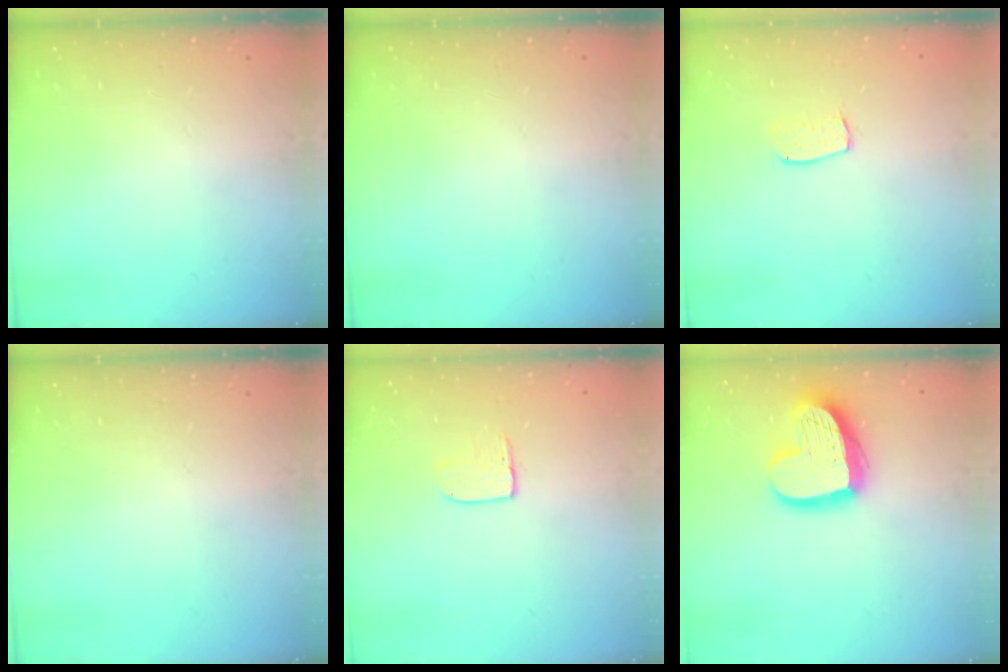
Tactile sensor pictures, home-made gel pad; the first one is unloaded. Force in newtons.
{"total": 0.0}
{"total": 5.5, "press": 5.5, "slide": 0.3}
{"total": 0.0}
{"total": 6.1, "press": 6.1, "slide": 0.4}
{"total": 17.8, "press": 17.7, "slide": 1.7}